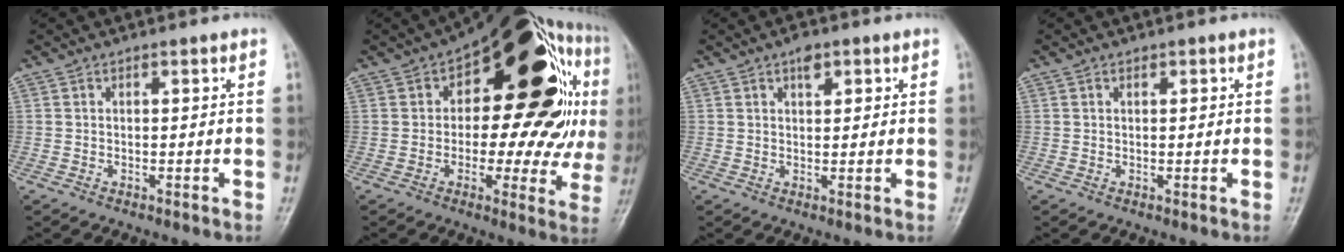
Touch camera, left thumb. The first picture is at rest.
{"total": 29.9, "force": [6.6, 14.4, 25.3], "torque": [-0.304, 0.046, 0.093]}
{"total": 3.1, "force": [1.6, 1.7, 2.0], "torque": [-0.019, -0.003, 0.020]}
{"total": 0.8, "force": [0.4, 0.5, 0.4], "torque": [-0.001, -0.001, 0.004]}